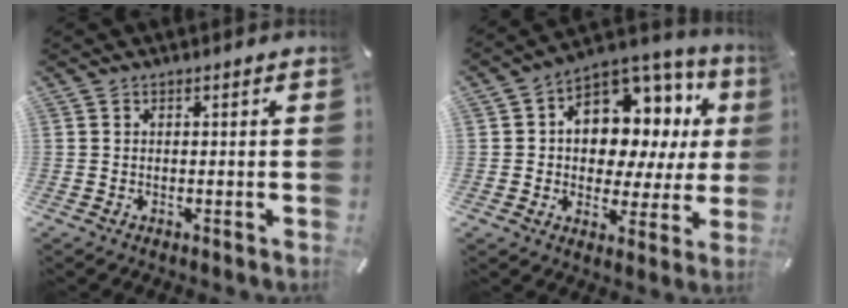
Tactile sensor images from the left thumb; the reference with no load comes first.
{"total": 12.8, "force": [3.9, 9.7, 7.3], "torque": [-0.099, -0.041, 0.073]}